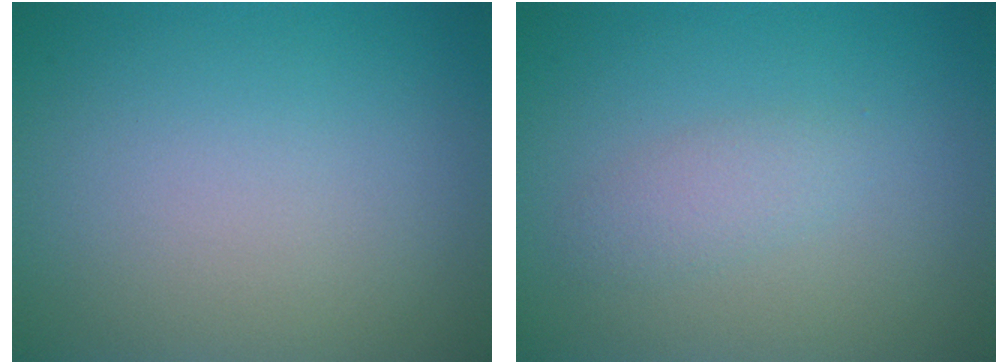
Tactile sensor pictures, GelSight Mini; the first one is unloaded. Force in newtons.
{"total": 1.6, "press": 1.6, "slide": 0.0}